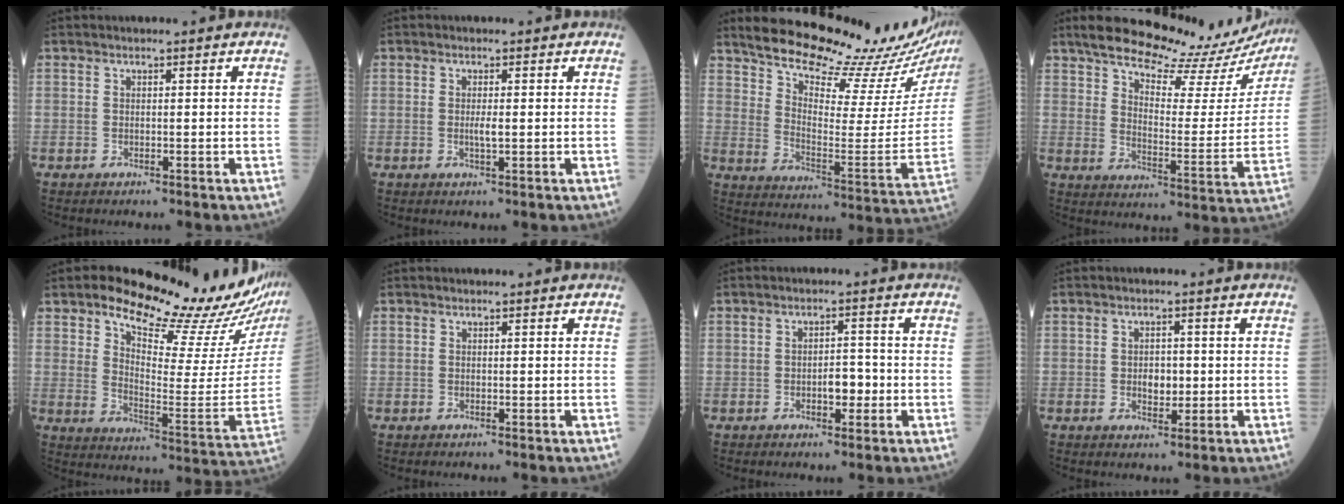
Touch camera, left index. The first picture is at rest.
{"total": 1.6, "force": [-0.4, 0.2, 1.6], "torque": [-0.030, -0.004, -0.007]}
{"total": 21.8, "force": [19.5, 2.3, 9.3], "torque": [-0.148, -0.078, 0.262]}
{"total": 23.5, "force": [20.8, 5.5, 9.5], "torque": [-0.137, -0.042, 0.260]}
{"total": 21.8, "force": [18.8, 3.0, 10.7], "torque": [-0.159, -0.080, 0.243]}
{"total": 0.0}
{"total": 3.4, "force": [-1.3, 1.5, 2.7], "torque": [-0.036, 0.003, -0.020]}
{"total": 3.0, "force": [-0.5, 1.9, 2.3], "torque": [-0.032, -0.001, -0.006]}